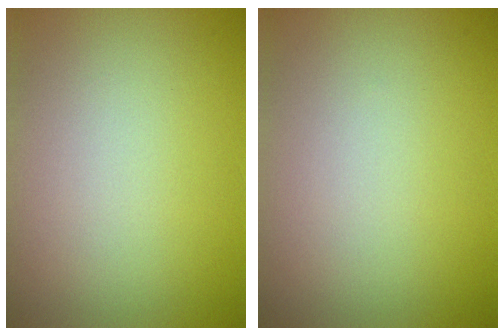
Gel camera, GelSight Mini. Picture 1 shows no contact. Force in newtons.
{"total": 0.0}